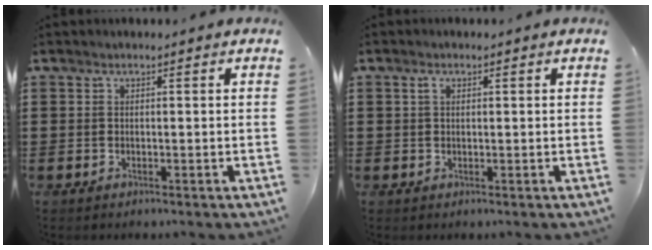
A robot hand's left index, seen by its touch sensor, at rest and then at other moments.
{"total": 1.3, "force": [0.5, 0.9, 0.8], "torque": [-0.019, 0.008, 0.008]}